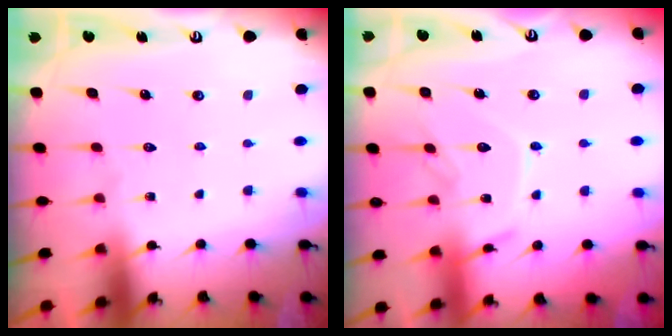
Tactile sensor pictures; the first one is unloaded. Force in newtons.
{"total": 12.3, "press": 12.3, "slide": 0.9}